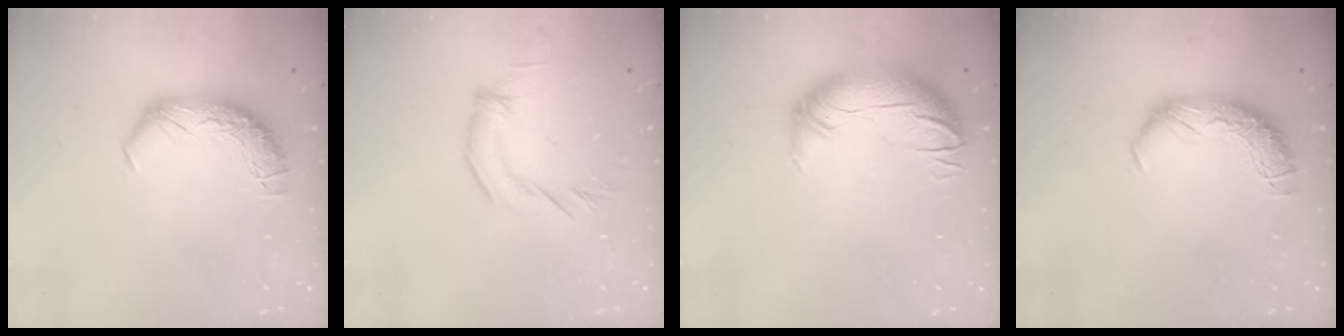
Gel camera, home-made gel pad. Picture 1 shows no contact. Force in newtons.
{"total": 2.8, "press": 2.8, "slide": 0.2}
{"total": 3.0, "press": 0.4, "slide": 2.9}
{"total": 0.0}